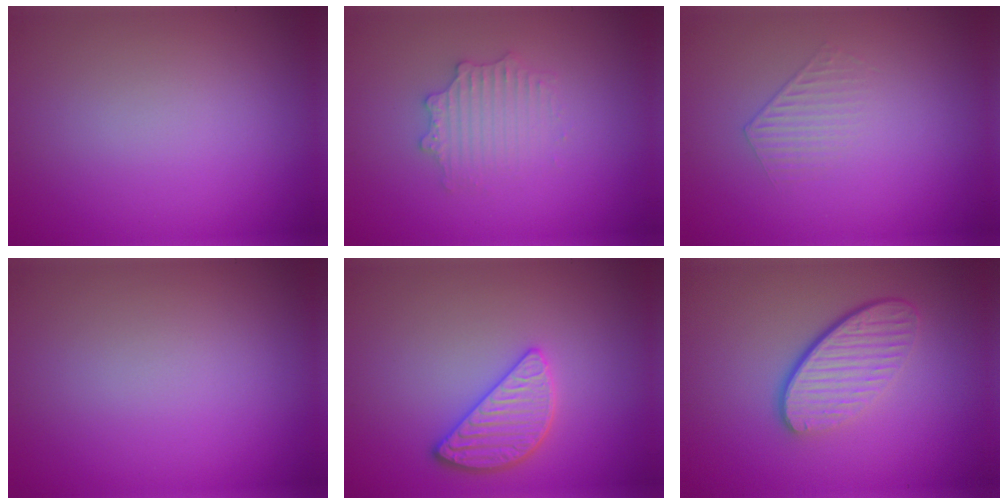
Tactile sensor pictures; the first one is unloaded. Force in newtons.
{"total": 2.6, "press": 2.6, "slide": 0.4}
{"total": 1.0, "press": 0.4, "slide": 0.9}
{"total": 0.0}
{"total": 2.8, "press": 2.8, "slide": 0.6}
{"total": 4.5, "press": 3.0, "slide": 3.5}